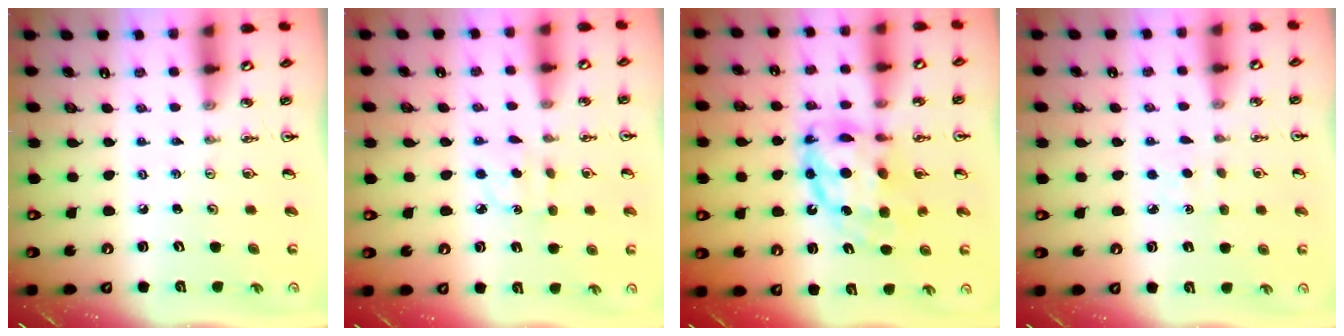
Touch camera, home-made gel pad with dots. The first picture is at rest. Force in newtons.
{"total": 3.8, "press": 3.8, "slide": 0.5}
{"total": 12.4, "press": 12.3, "slide": 1.5}
{"total": 2.0, "press": 2.0, "slide": 0.3}